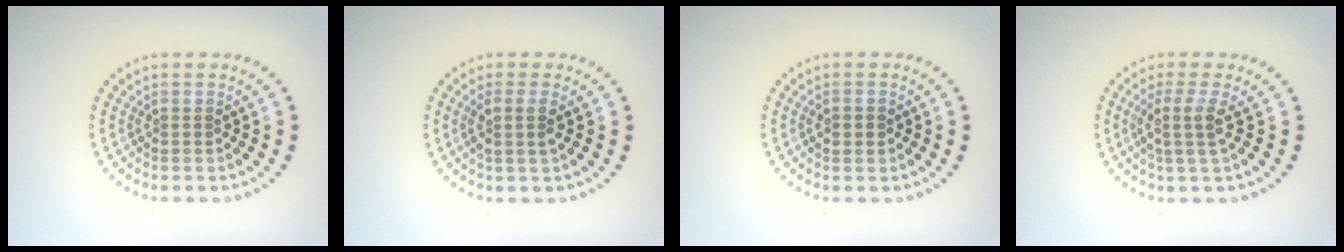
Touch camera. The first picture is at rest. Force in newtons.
{"total": 1.9, "press": 1.6, "slide": 1.0}
{"total": 1.8, "press": 1.8, "slide": 0.1}
{"total": 2.4, "press": 1.9, "slide": 1.5}